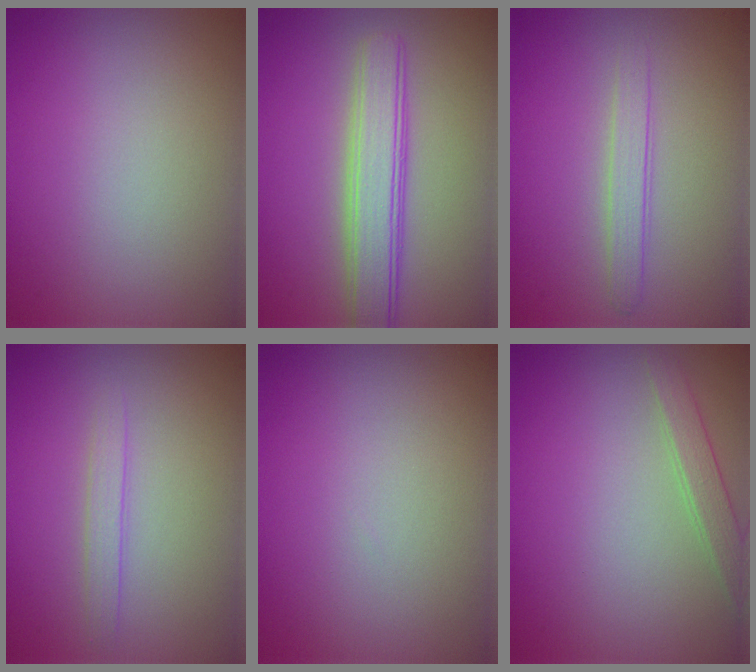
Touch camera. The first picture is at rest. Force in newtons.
{"total": 4.7, "press": 4.7, "slide": 0.1}
{"total": 1.8, "press": 1.8, "slide": 0.1}
{"total": 1.2, "press": 1.2, "slide": 0.0}
{"total": 0.0}
{"total": 1.8, "press": 1.8, "slide": 0.1}